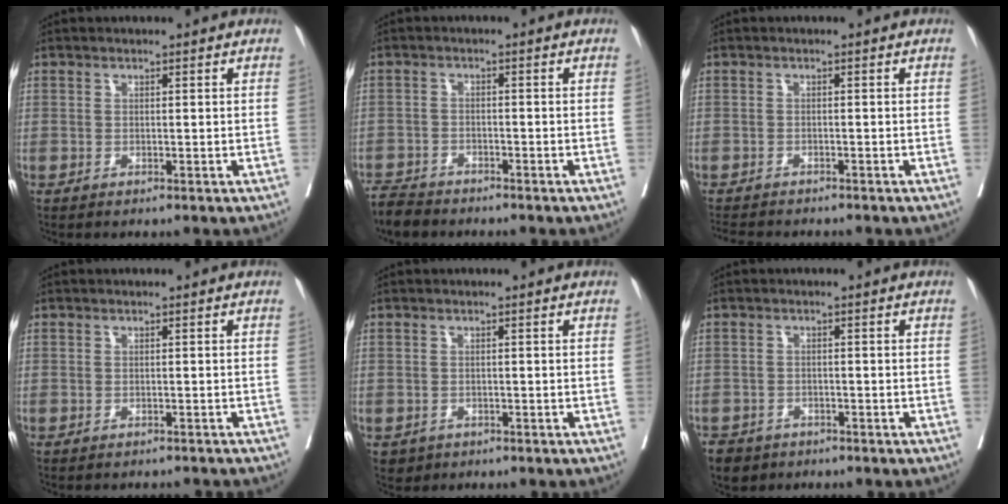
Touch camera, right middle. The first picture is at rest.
{"total": 4.3, "force": [-4.1, 1.0, 0.7], "torque": [-0.015, -0.013, -0.079]}
{"total": 6.1, "force": [-5.5, 1.2, 2.2], "torque": [-0.035, -0.009, -0.084]}
{"total": 4.7, "force": [-4.4, 1.2, 1.1], "torque": [-0.011, -0.005, -0.051]}
{"total": 2.0, "force": [-1.1, 1.6, 0.2], "torque": [-0.005, 0.002, -0.014]}
{"total": 3.9, "force": [-2.9, 2.5, 0.6], "torque": [-0.013, 0.002, -0.049]}